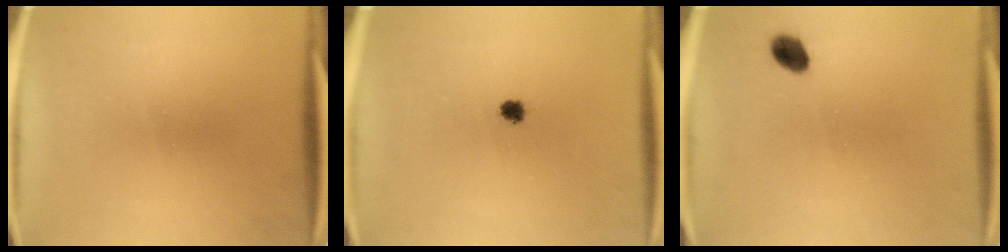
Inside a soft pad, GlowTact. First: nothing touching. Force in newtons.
{"total": 2.1}
{"total": 3.1}